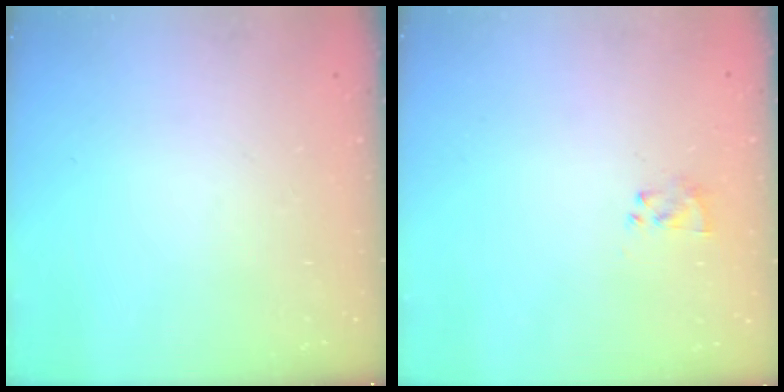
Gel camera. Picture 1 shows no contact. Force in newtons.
{"total": 2.3, "press": 2.1, "slide": 0.9}